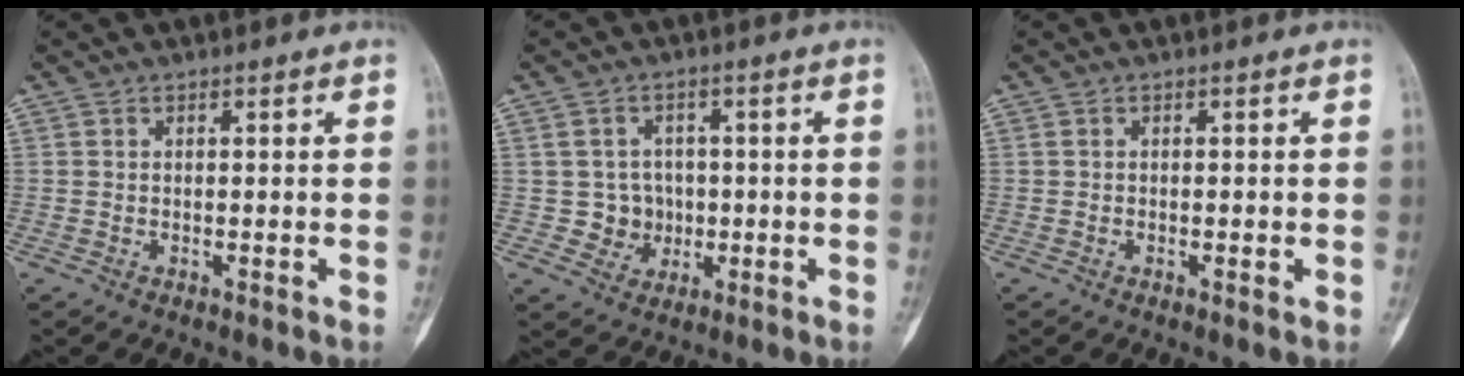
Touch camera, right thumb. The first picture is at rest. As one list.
[{"total": 5.1, "force": [-0.3, 5.0, 1.0], "torque": [0.016, 0.012, -0.002]}, {"total": 1.1, "force": [-0.3, 0.5, 1.0], "torque": [-0.012, -0.001, -0.004]}]